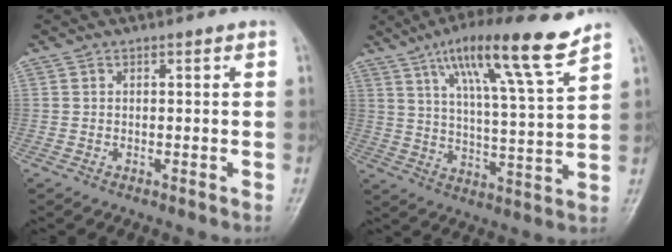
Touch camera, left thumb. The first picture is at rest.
{"total": 16.4, "force": [10.9, 1.8, 12.1], "torque": [-0.189, -0.049, 0.182]}